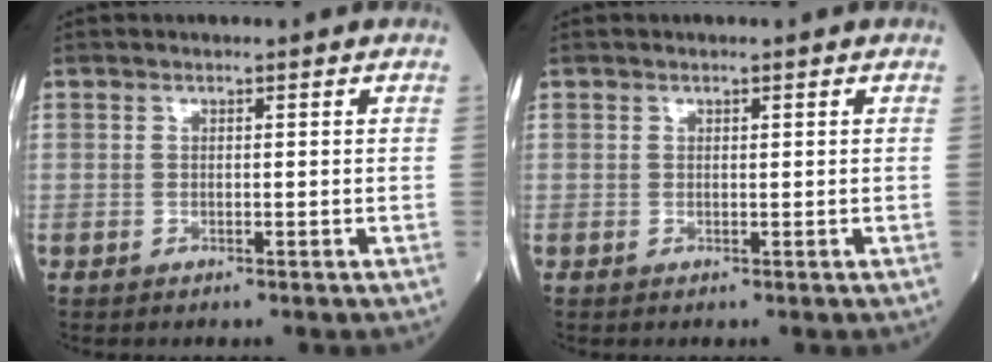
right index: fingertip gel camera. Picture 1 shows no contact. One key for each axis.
{"total": 0.0}